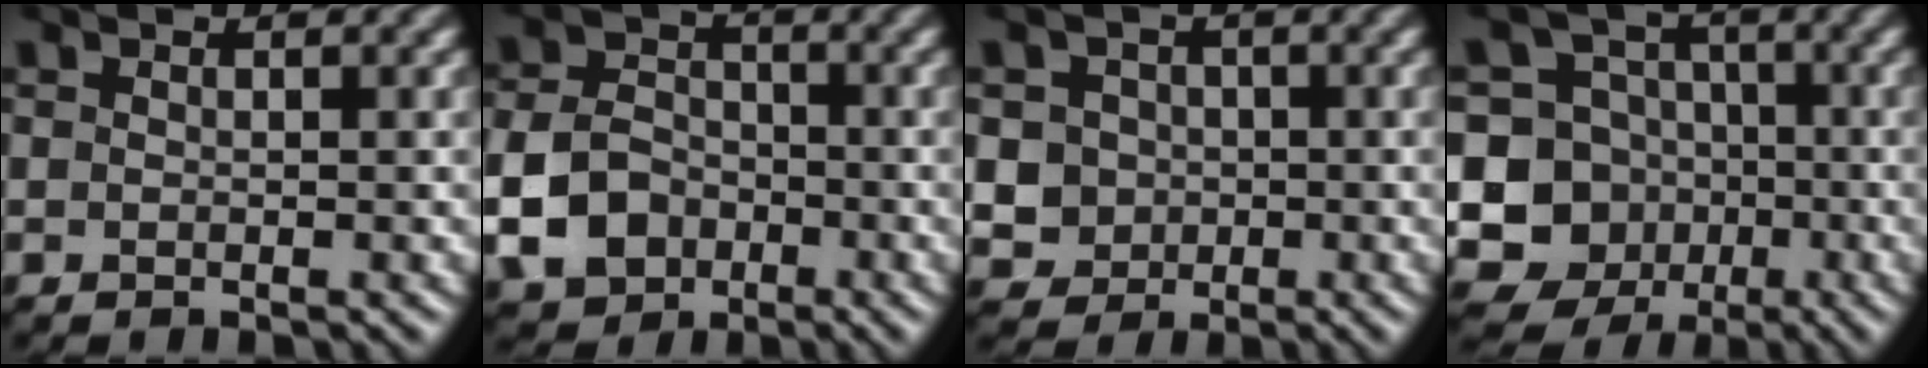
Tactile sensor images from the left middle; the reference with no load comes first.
{"total": 5.7, "force": [-2.3, 4.4, 2.7], "torque": [-0.058, -0.002, -0.054]}
{"total": 3.7, "force": [0.1, 3.5, 1.1], "torque": [-0.011, 0.005, -0.002]}
{"total": 9.7, "force": [-2.5, 8.8, 3.1], "torque": [-0.054, -0.002, -0.061]}